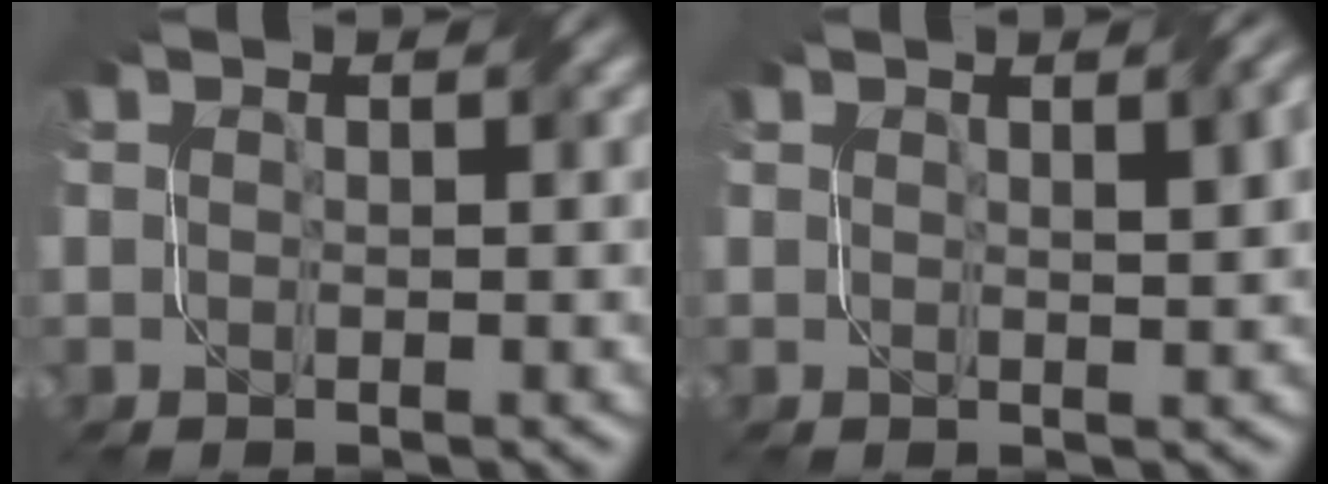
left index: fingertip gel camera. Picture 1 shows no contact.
{"total": 3.2, "force": [1.4, 1.0, 2.7], "torque": [-0.025, 0.008, 0.023]}